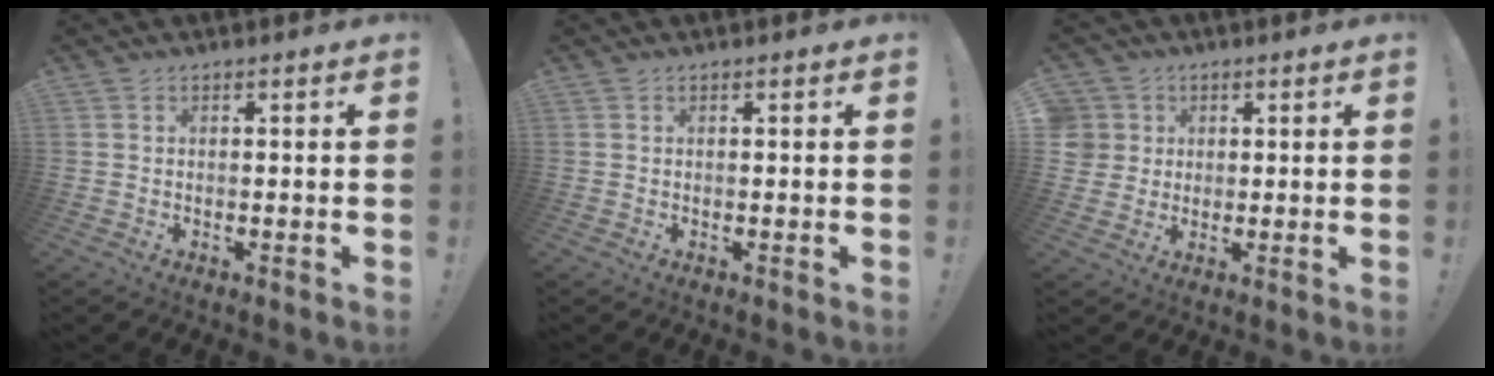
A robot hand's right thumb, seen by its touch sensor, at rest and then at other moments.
{"total": 0.0}
{"total": 5.7, "force": [1.5, 5.4, 0.8], "torque": [-0.023, -0.006, 0.031]}